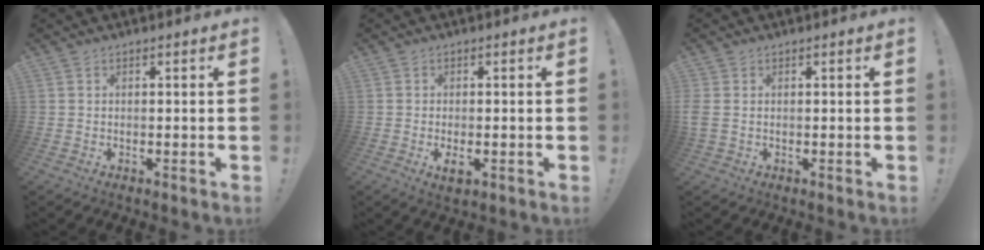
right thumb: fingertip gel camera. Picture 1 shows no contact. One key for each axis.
{"total": 3.0, "fx": -1.0, "fy": 1.2, "fz": 2.6, "tx": -0.037, "ty": -0.002, "tz": -0.017}
{"total": 2.1, "fx": 0.2, "fy": 1.4, "fz": 1.6, "tx": -0.030, "ty": 0.006, "tz": 0.006}